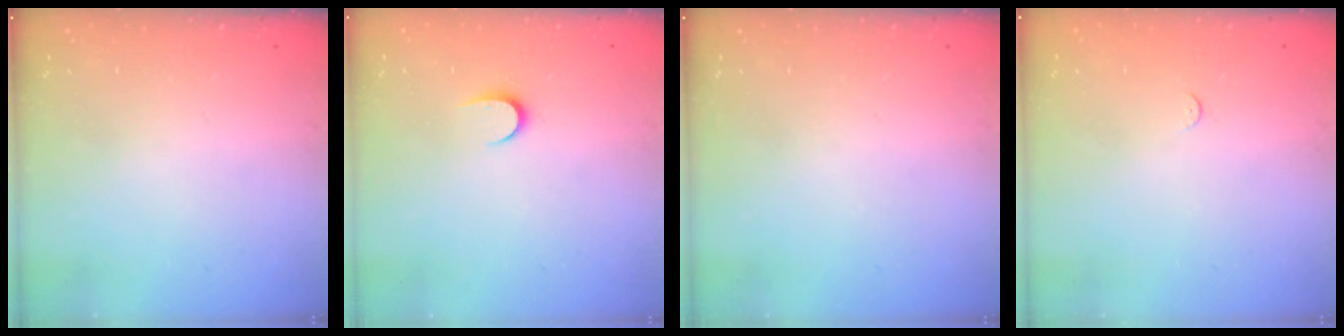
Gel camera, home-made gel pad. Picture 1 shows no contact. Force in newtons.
{"total": 5.1, "press": 5.1, "slide": 0.5}
{"total": 0.0}
{"total": 2.3, "press": 2.3, "slide": 0.3}